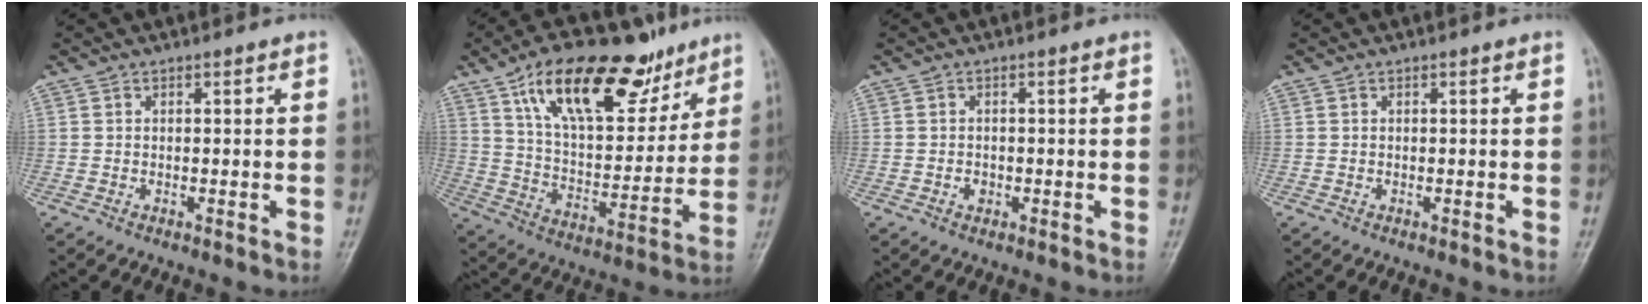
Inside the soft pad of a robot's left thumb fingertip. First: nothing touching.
{"total": 23.5, "force": [14.2, 10.6, 15.5], "torque": [-0.207, -0.041, 0.242]}
{"total": 1.4, "force": [-0.4, 1.2, 0.7], "torque": [-0.004, 0.004, -0.006]}
{"total": 0.0}